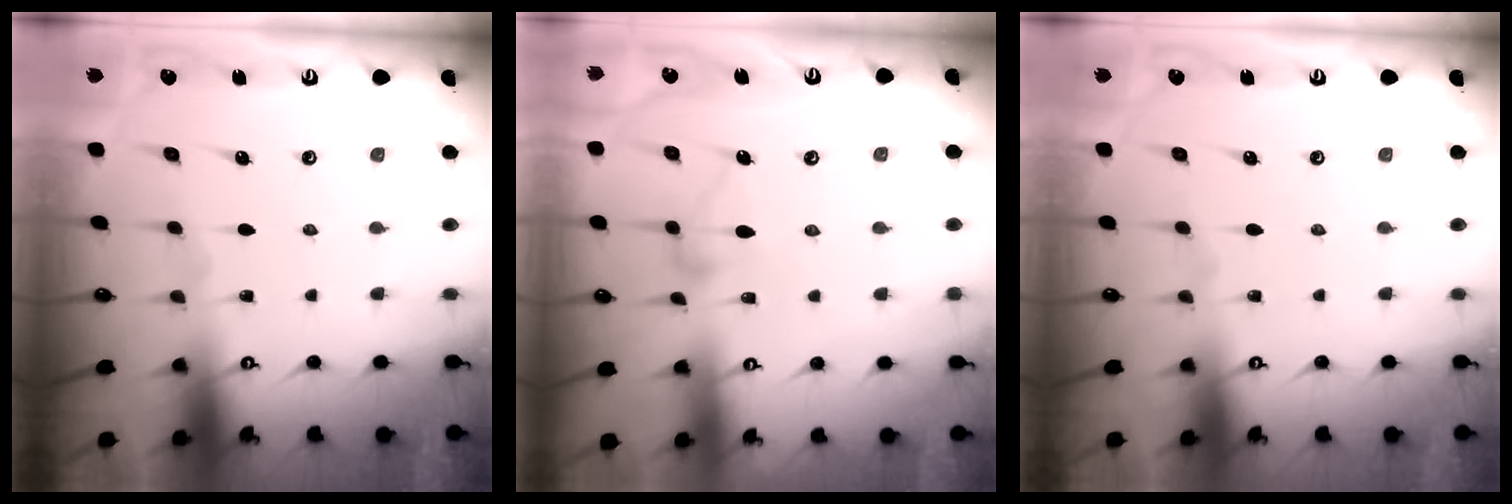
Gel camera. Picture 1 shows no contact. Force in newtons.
{"total": 7.9, "press": 7.9, "slide": 0.2}
{"total": 0.0}